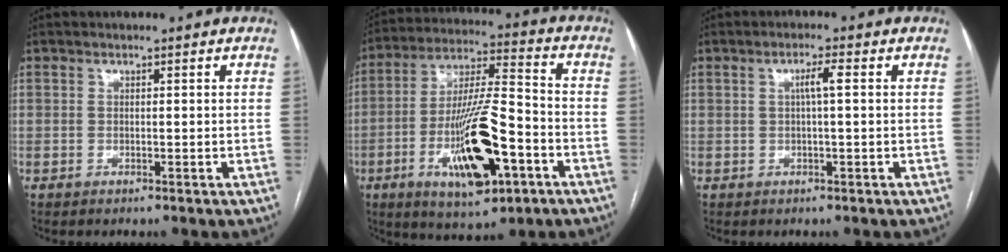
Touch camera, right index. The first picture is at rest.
{"total": 17.4, "force": [-6.4, 4.1, 15.7], "torque": [-0.294, -0.006, -0.099]}
{"total": 2.5, "force": [0.4, 0.0, 2.5], "torque": [-0.043, 0.004, 0.006]}